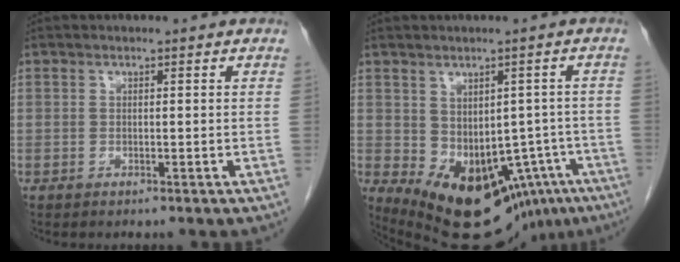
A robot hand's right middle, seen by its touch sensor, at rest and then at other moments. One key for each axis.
{"total": 18.2, "fx": -9.9, "fy": 9.6, "fz": 11.9, "tx": -0.146, "ty": -0.008, "tz": -0.110}